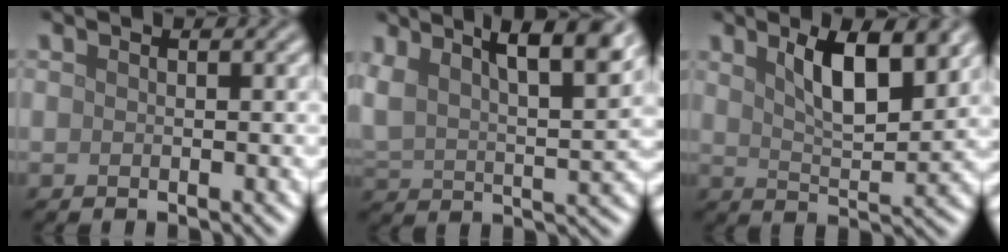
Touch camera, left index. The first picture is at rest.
{"total": 9.5, "force": [6.1, 3.1, 6.7], "torque": [-0.108, 0.015, 0.084]}
{"total": 6.5, "force": [3.1, 2.0, 5.3], "torque": [-0.089, -0.001, 0.051]}